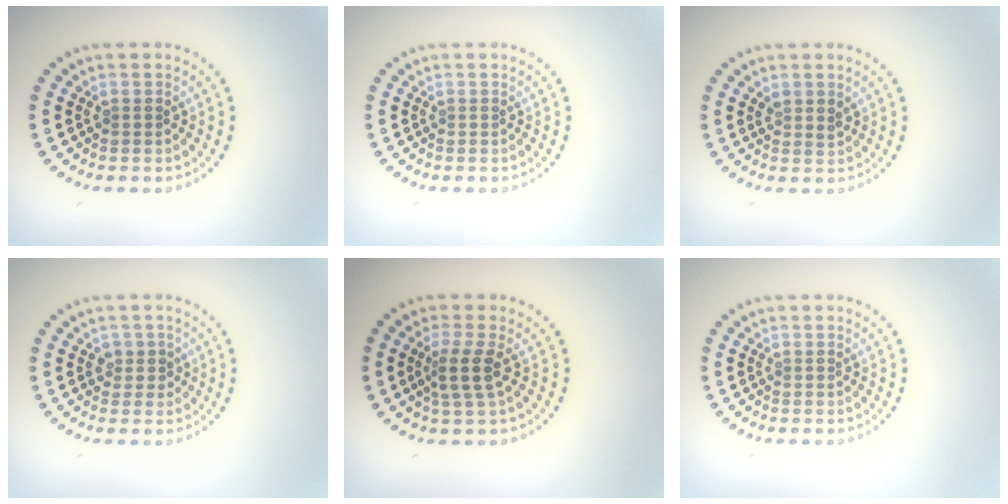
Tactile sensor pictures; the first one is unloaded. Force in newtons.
{"total": 0.0}
{"total": 1.1, "press": 0.9, "slide": 0.5}
{"total": 1.5, "press": 1.2, "slide": 0.8}
{"total": 2.5, "press": 2.0, "slide": 1.5}
{"total": 0.0}